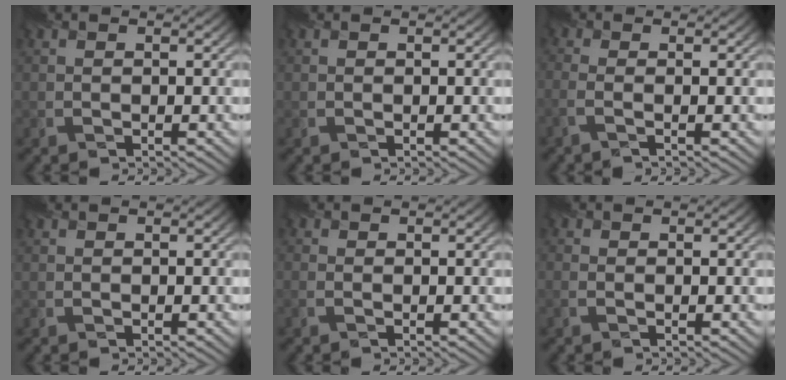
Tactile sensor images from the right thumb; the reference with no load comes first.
{"total": 0.0}
{"total": 1.5, "force": [-0.7, 0.2, 1.3], "torque": [-0.033, -0.001, -0.024]}
{"total": 0.0}
{"total": 0.0}
{"total": 0.0}